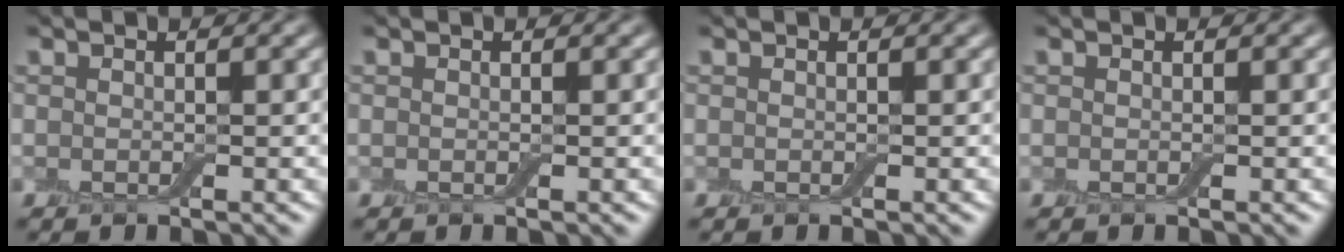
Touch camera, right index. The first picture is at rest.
{"total": 0.0}
{"total": 0.0}
{"total": 0.0}